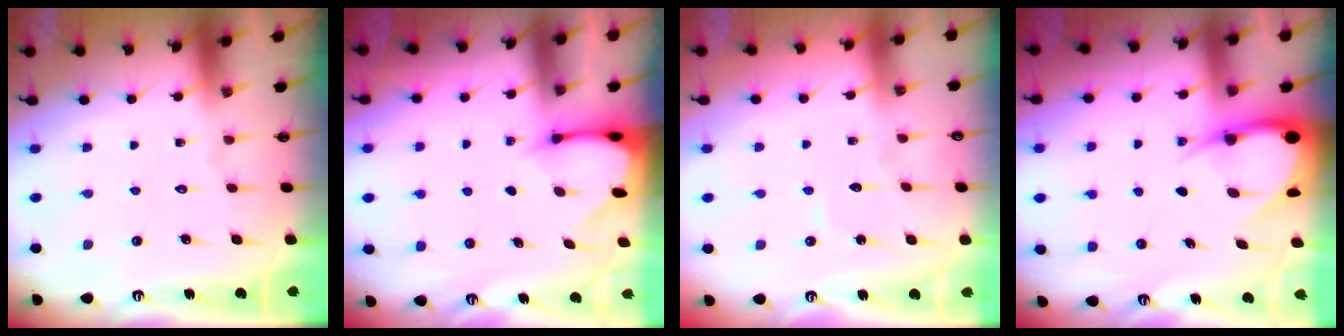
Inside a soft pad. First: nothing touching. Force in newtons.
{"total": 2.6, "press": 2.5, "slide": 0.3}
{"total": 3.8, "press": 3.8, "slide": 0.1}
{"total": 6.9, "press": 6.8, "slide": 0.8}